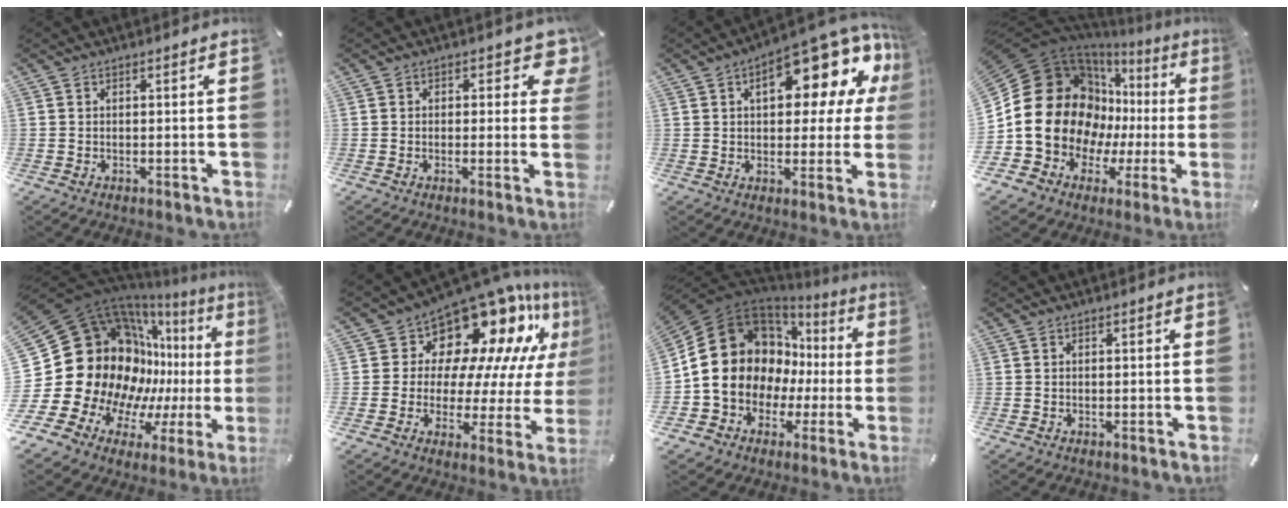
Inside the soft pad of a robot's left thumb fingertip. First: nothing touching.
{"total": 4.8, "force": [2.0, 3.0, 3.3], "torque": [-0.021, -0.009, 0.026]}
{"total": 16.5, "force": [8.3, 7.5, 12.0], "torque": [-0.152, -0.055, 0.131]}
{"total": 24.2, "force": [3.7, 19.6, 13.7], "torque": [-0.254, -0.042, 0.101]}
{"total": 29.5, "force": [2.1, 22.7, 18.8], "torque": [-0.314, -0.107, 0.116]}
{"total": 14.9, "force": [11.7, 7.2, 5.8], "torque": [-0.083, -0.130, 0.192]}
{"total": 17.9, "force": [1.2, 15.6, 8.8], "torque": [-0.175, -0.014, 0.037]}
{"total": 0.0}